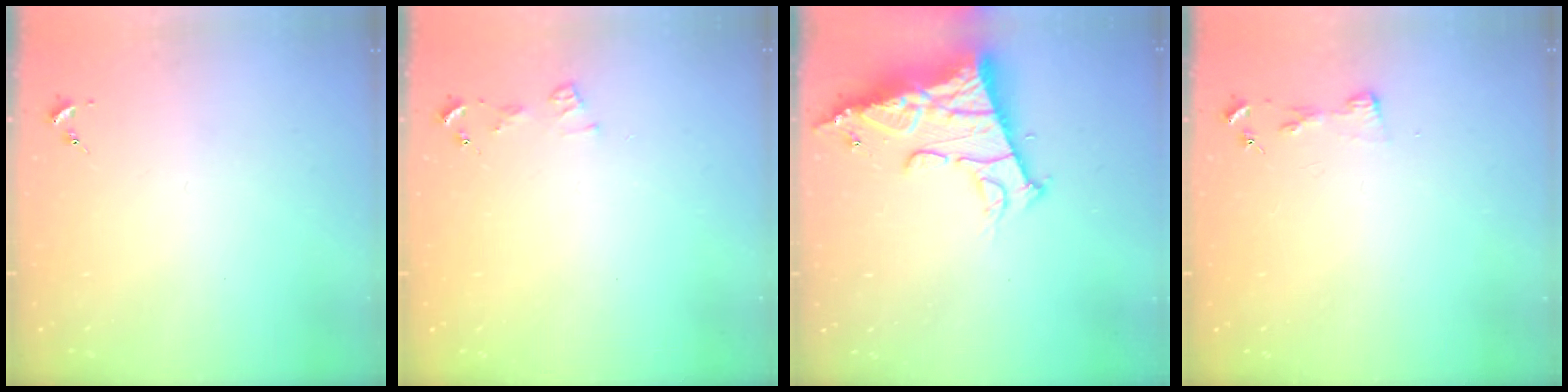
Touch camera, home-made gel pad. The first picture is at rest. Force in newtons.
{"total": 5.2, "press": 5.2, "slide": 0.7}
{"total": 16.0, "press": 15.9, "slide": 1.8}
{"total": 3.1, "press": 3.1, "slide": 0.4}